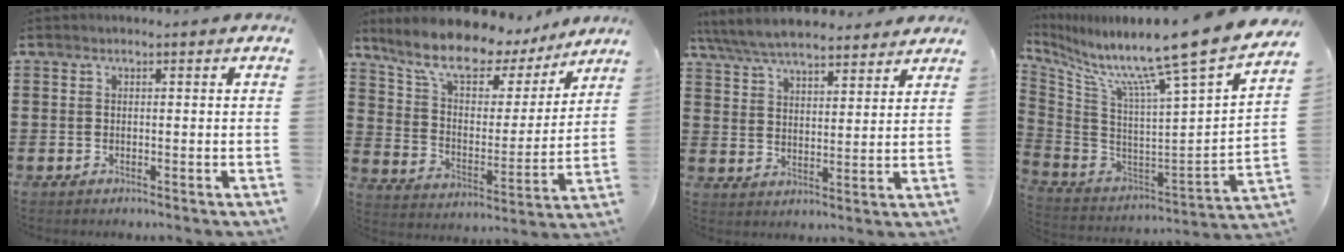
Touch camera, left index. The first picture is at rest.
{"total": 10.8, "force": [9.2, 3.4, 4.6], "torque": [-0.125, -0.055, 0.160]}
{"total": 6.8, "force": [6.3, 1.2, 2.1], "torque": [-0.066, -0.023, 0.115]}
{"total": 11.0, "force": [9.2, -1.2, 6.0], "torque": [-0.120, -0.093, 0.133]}